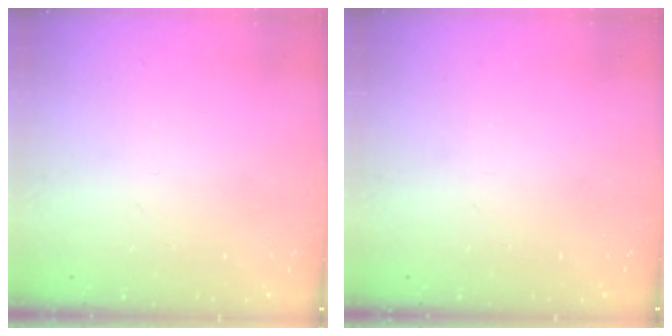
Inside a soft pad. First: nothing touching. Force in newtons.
{"total": 0.0}